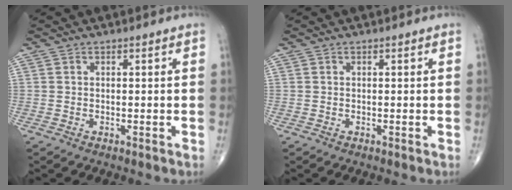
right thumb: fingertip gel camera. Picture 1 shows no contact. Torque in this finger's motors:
{"motor_torque": [-0.03, 0.00, 0.00, 0.00, 0.00]}